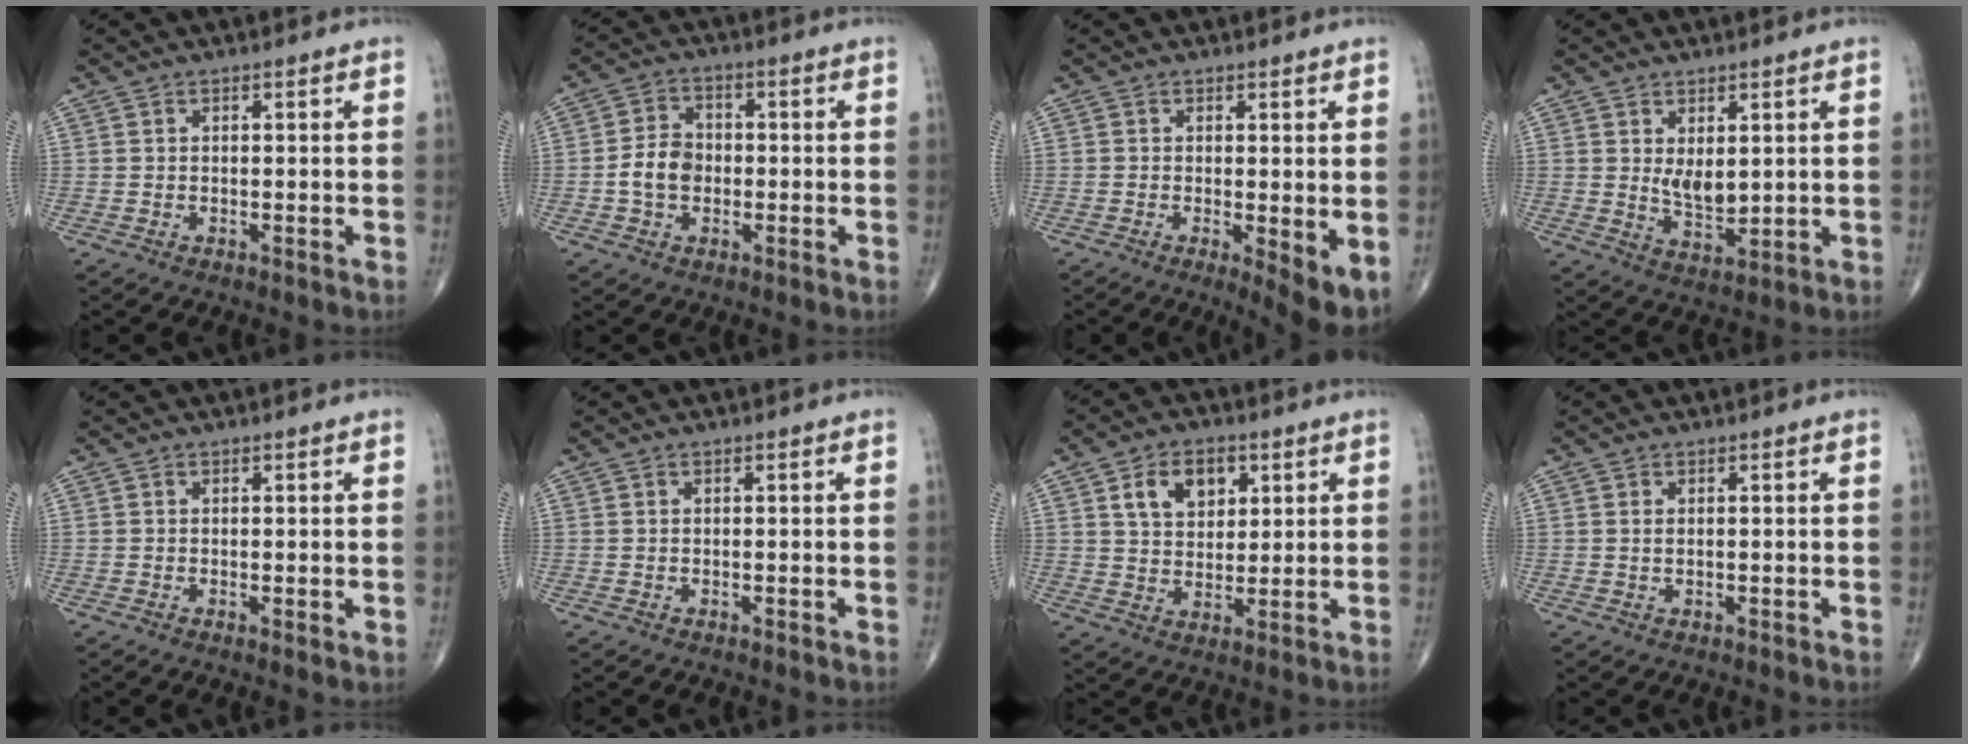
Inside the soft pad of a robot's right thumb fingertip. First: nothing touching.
{"total": 6.1, "force": [-1.1, 4.6, 3.8], "torque": [-0.058, 0.017, -0.027]}
{"total": 5.2, "force": [-0.7, 1.5, 4.9], "torque": [-0.075, -0.016, -0.011]}
{"total": 5.7, "force": [1.4, 3.0, 4.6], "torque": [-0.068, -0.023, 0.036]}
{"total": 0.8, "force": [0.1, 0.3, 0.7], "torque": [-0.014, -0.005, -0.002]}
{"total": 0.0}
{"total": 9.1, "force": [3.7, 6.2, 5.5], "torque": [-0.062, -0.015, 0.064]}
{"total": 0.6, "force": [0.2, 0.3, 0.5], "torque": [-0.011, 0.000, 0.004]}